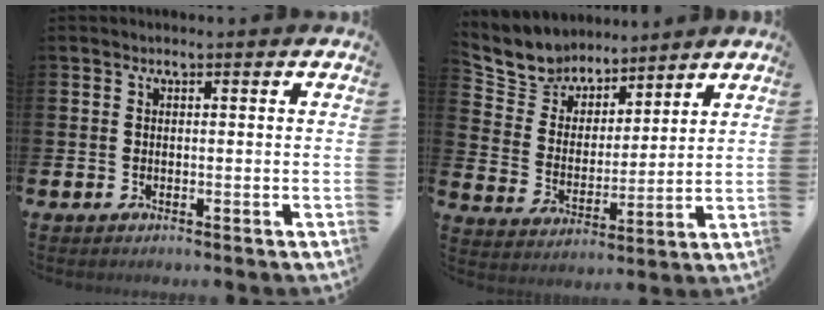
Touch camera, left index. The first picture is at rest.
{"total": 7.1, "force": [6.6, 2.7, -0.7], "torque": [-0.032, -0.059, 0.119]}